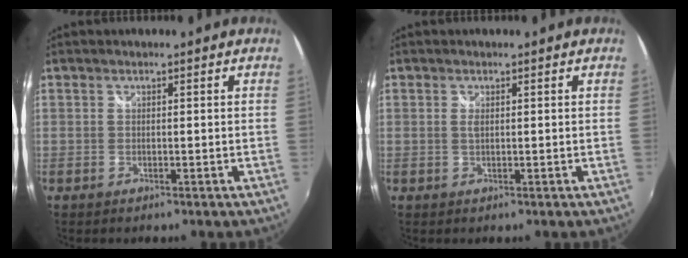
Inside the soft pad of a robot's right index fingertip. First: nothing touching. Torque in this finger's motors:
{"motor_torque": [0.05, 0.03, 0.04, 0.03]}